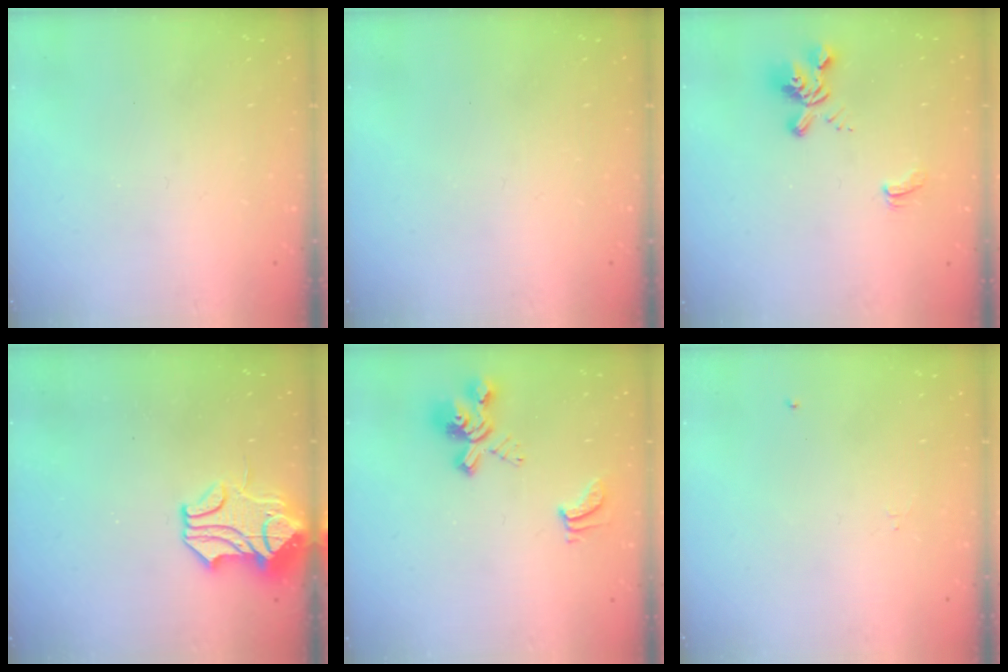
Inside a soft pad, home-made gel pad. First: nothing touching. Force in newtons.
{"total": 0.0}
{"total": 2.4, "press": 2.1, "slide": 1.2}
{"total": 2.3, "press": 1.7, "slide": 1.6}
{"total": 4.1, "press": 3.6, "slide": 2.0}
{"total": 0.6, "press": 0.5, "slide": 0.2}